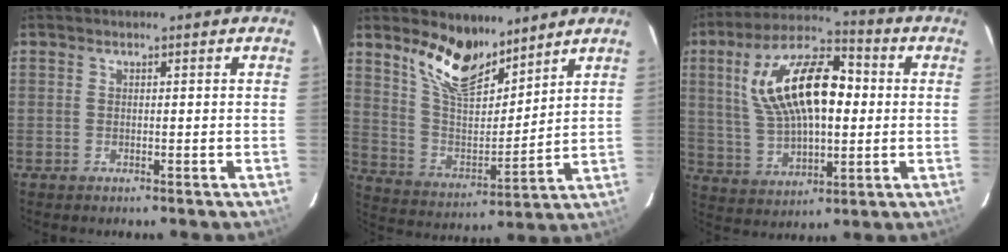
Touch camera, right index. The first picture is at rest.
{"total": 13.5, "force": [10.2, 5.4, 7.1], "torque": [-0.139, 0.002, 0.195]}
{"total": 19.1, "force": [3.2, 8.9, 16.6], "torque": [-0.313, 0.025, 0.062]}